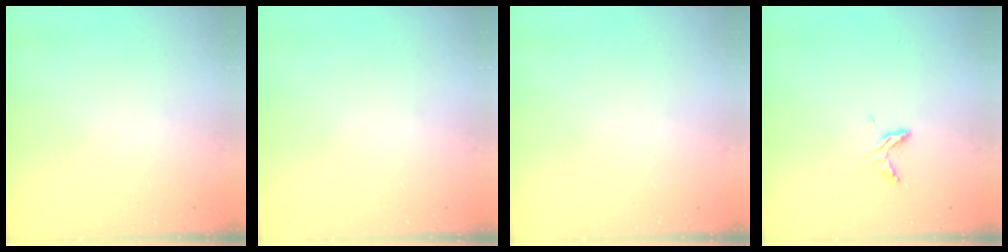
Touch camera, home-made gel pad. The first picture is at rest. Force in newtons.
{"total": 0.0}
{"total": 0.0}
{"total": 4.6, "press": 4.5, "slide": 0.4}